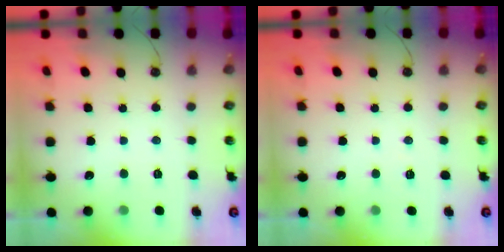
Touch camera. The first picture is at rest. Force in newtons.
{"total": 4.6, "press": 1.3, "slide": 4.4}